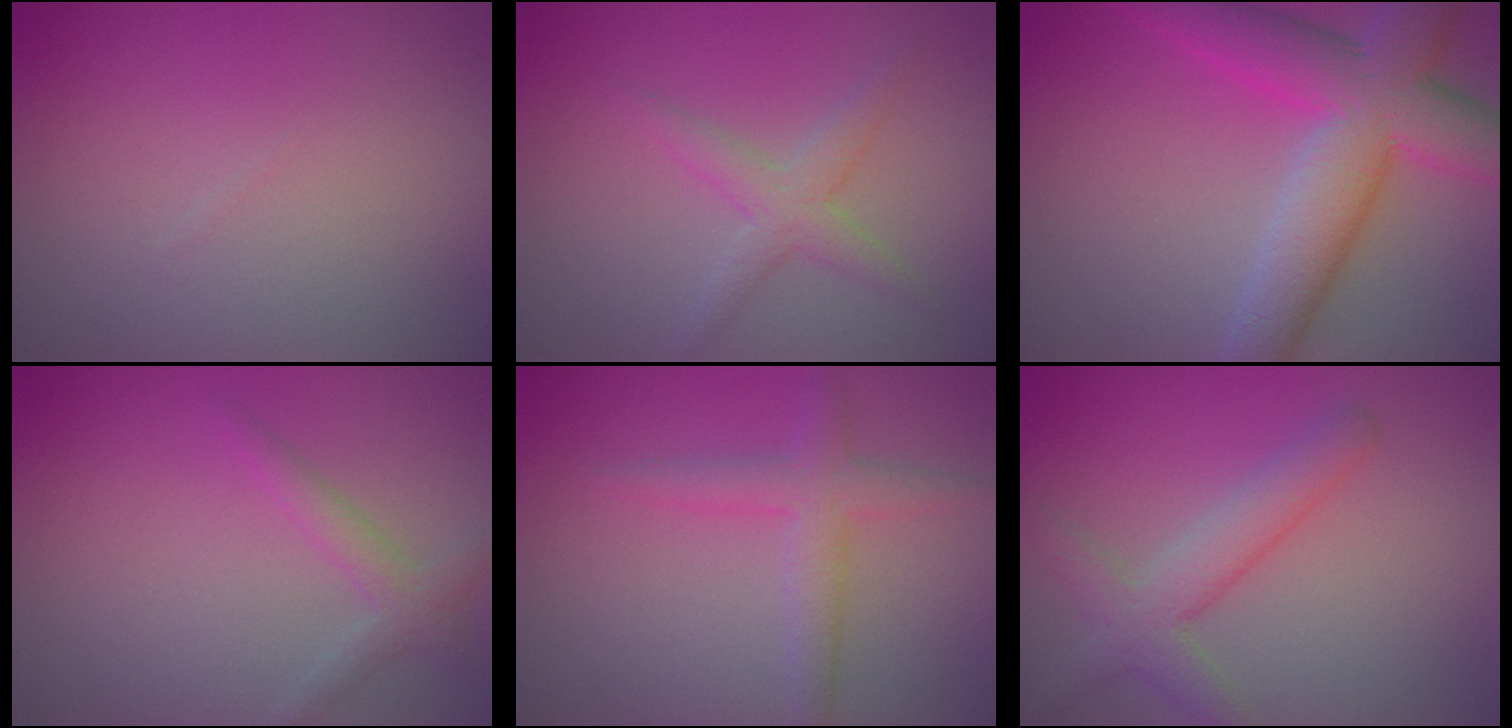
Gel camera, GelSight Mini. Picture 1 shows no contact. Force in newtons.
{"total": 2.4, "press": 2.4, "slide": 0.1}
{"total": 9.0, "press": 9.0, "slide": 0.2}
{"total": 1.9, "press": 1.9, "slide": 0.1}
{"total": 2.7, "press": 2.7, "slide": 0.1}
{"total": 3.8, "press": 3.8, "slide": 0.2}